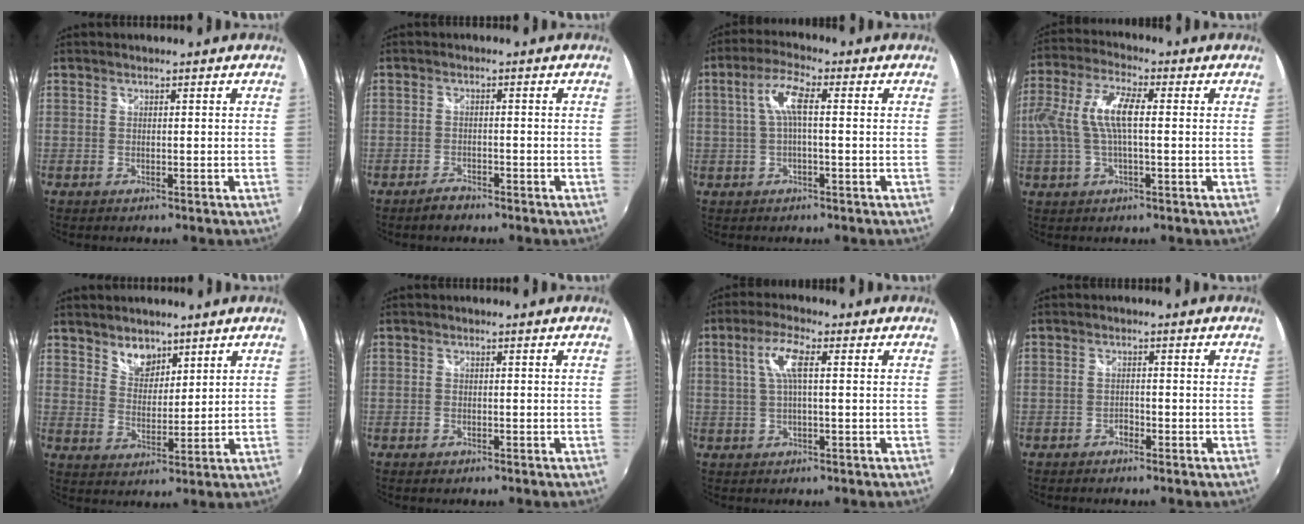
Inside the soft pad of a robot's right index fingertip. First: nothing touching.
{"total": 1.8, "force": [-1.5, 0.9, 0.4], "torque": [-0.009, 0.000, -0.025]}
{"total": 5.6, "force": [0.4, 1.1, 5.5], "torque": [-0.109, 0.011, 0.010]}
{"total": 10.2, "force": [0.2, 3.2, 9.6], "torque": [-0.198, 0.009, 0.007]}
{"total": 5.6, "force": [4.2, 3.3, 1.7], "torque": [-0.017, 0.006, 0.077]}
{"total": 1.2, "force": [-0.7, 1.0, 0.3], "torque": [-0.009, 0.000, -0.009]}
{"total": 5.6, "force": [1.1, 1.0, 5.4], "torque": [-0.105, 0.007, 0.023]}
{"total": 1.3, "force": [-1.1, 0.7, 0.3], "torque": [-0.007, -0.001, -0.018]}